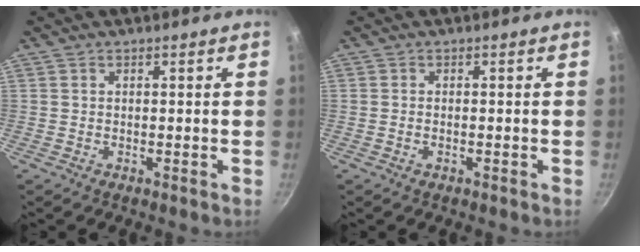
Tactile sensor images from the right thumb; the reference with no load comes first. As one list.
[{"total": 0.8, "force": [-0.4, 0.3, 0.6], "torque": [-0.018, 0.005, -0.009]}]